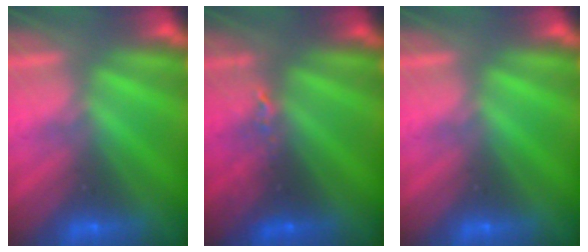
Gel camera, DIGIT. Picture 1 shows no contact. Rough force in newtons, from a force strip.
{"total": 2.4}
{"total": 0.0}